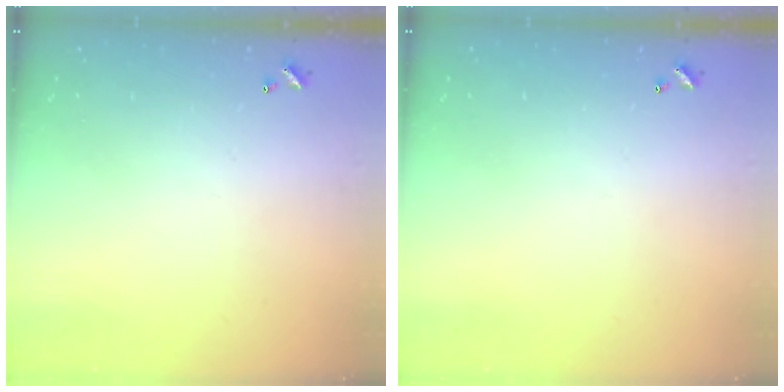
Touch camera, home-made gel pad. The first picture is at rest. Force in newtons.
{"total": 0.0}